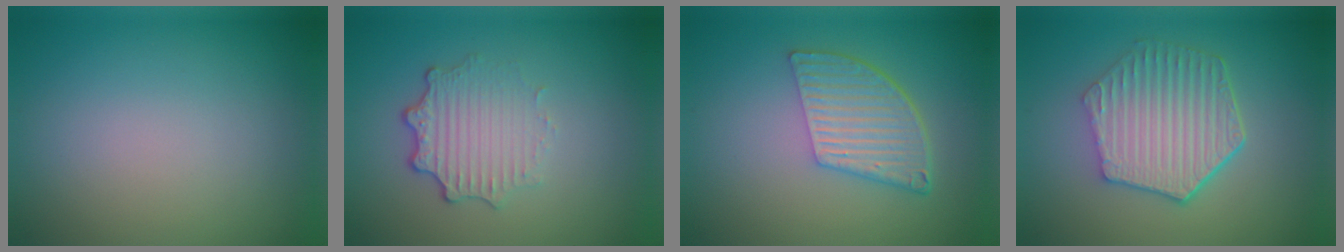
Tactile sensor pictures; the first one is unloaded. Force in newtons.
{"total": 3.6, "press": 2.8, "slide": 2.2}
{"total": 5.5, "press": 3.8, "slide": 4.0}
{"total": 6.4, "press": 4.9, "slide": 4.1}